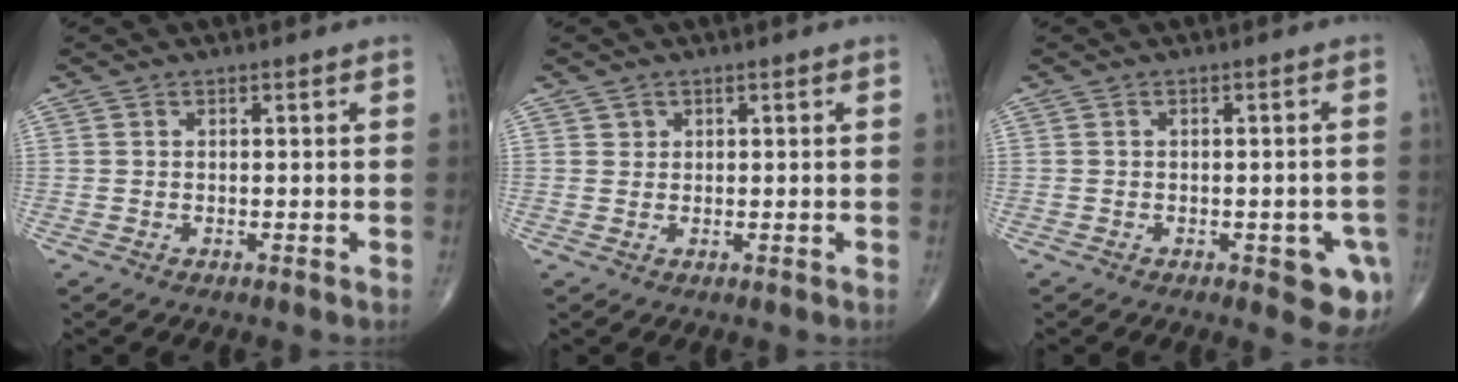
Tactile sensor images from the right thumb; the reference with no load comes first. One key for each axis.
{"total": 1.1, "fx": 0.5, "fy": 0.9, "fz": 0.1, "tx": 0.012, "ty": -0.002, "tz": 0.005}
{"total": 6.8, "fx": -2.6, "fy": 2.8, "fz": 5.7, "tx": -0.046, "ty": 0.003, "tz": -0.026}